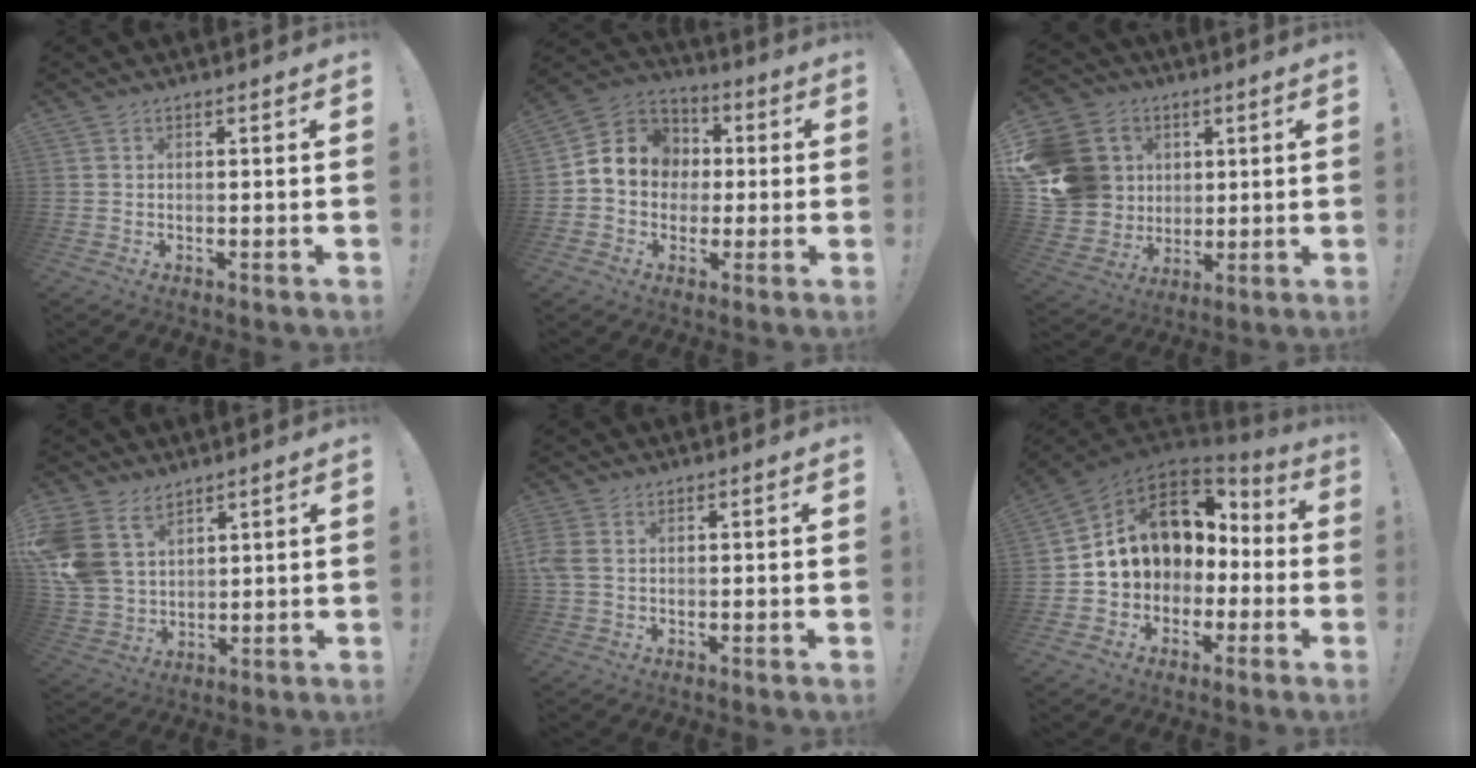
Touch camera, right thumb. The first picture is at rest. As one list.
[{"total": 11.3, "force": [0.2, 10.4, 4.4], "torque": [-0.061, 0.014, 0.015]}, {"total": 17.8, "force": [3.4, 15.8, 7.4], "torque": [-0.130, 0.000, 0.092]}, {"total": 12.9, "force": [7.1, 8.9, 5.9], "torque": [-0.127, -0.039, 0.145]}, {"total": 3.7, "force": [0.6, 2.7, 2.4], "torque": [-0.061, 0.001, 0.013]}, {"total": 14.1, "force": [4.6, 10.7, 8.0], "torque": [-0.130, -0.015, 0.099]}]